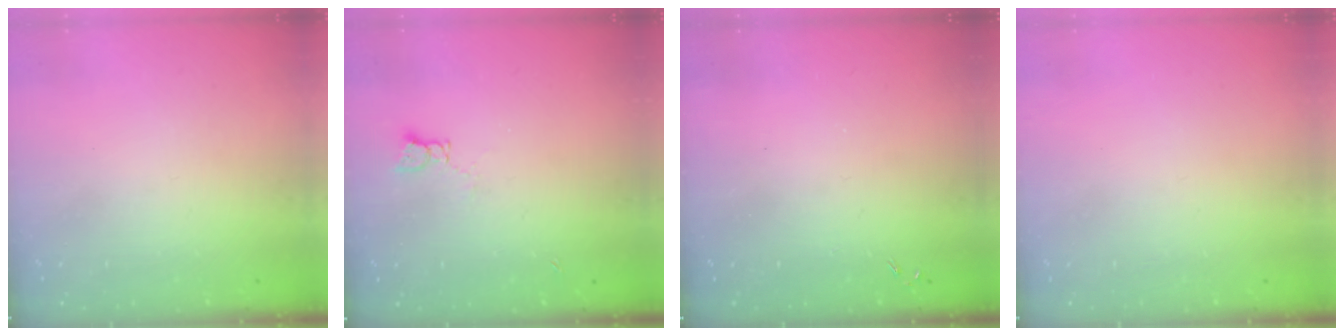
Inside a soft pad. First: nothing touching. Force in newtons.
{"total": 2.0, "press": 2.0, "slide": 0.3}
{"total": 0.0}
{"total": 0.0}